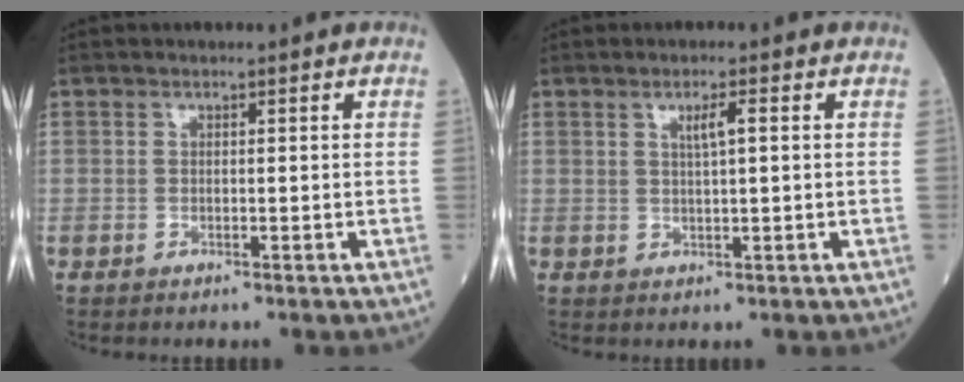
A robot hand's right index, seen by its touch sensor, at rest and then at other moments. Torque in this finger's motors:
{"motor_torque": [0.09, 0.03, -0.03, 0.00]}